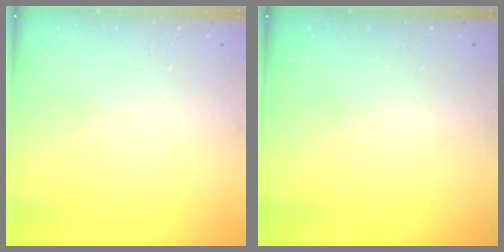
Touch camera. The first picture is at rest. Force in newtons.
{"total": 0.0}